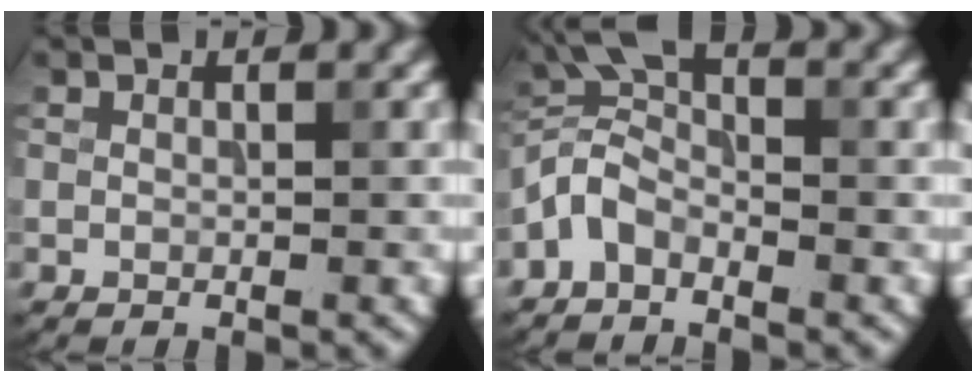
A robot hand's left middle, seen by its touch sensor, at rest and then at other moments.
{"total": 3.7, "force": [-2.3, 1.8, 2.3], "torque": [-0.051, 0.009, -0.061]}